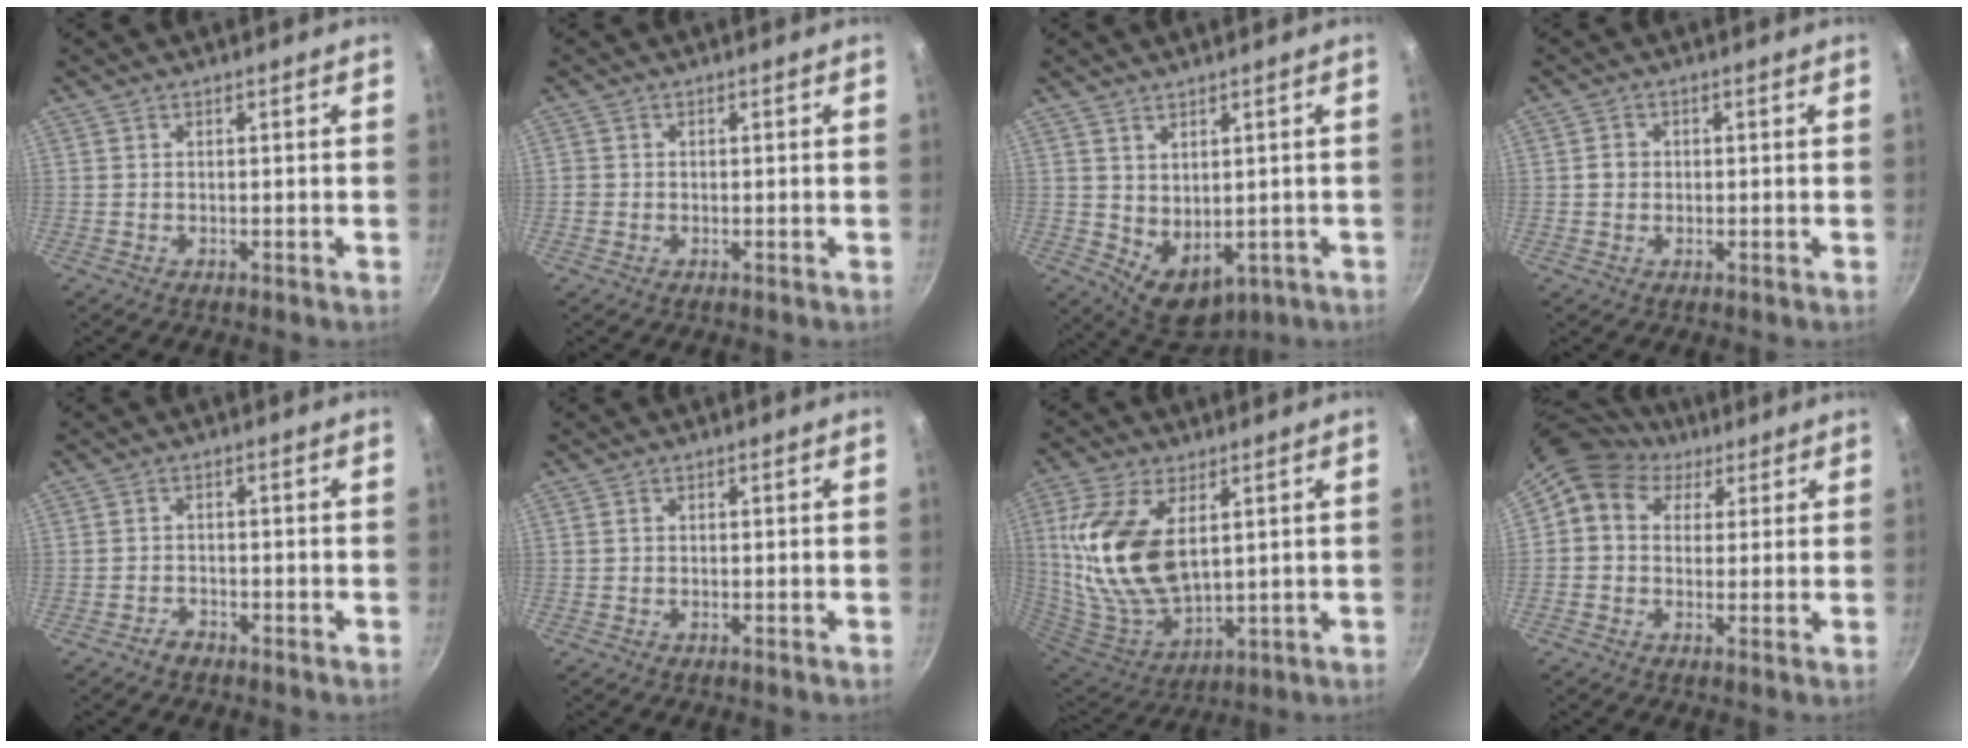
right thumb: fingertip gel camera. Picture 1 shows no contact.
{"total": 0.9, "force": [-0.3, 0.9, 0.2], "torque": [-0.003, 0.000, -0.007]}
{"total": 7.3, "force": [0.7, 5.2, 5.0], "torque": [-0.052, -0.015, 0.037]}
{"total": 2.0, "force": [0.0, 1.9, 0.8], "torque": [-0.004, 0.007, -0.003]}
{"total": 1.8, "force": [-1.5, 0.9, 0.4], "torque": [-0.003, 0.020, -0.026]}
{"total": 0.6, "force": [0.0, 0.6, 0.2], "torque": [0.000, 0.002, -0.001]}
{"total": 19.3, "force": [4.3, 10.8, 15.4], "torque": [-0.307, -0.028, 0.096]}
{"total": 9.0, "force": [4.8, 6.9, 3.1], "torque": [-0.034, -0.002, 0.063]}